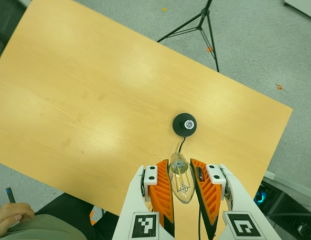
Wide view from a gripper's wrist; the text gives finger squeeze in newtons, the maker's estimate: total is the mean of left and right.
{"total": 20.6, "left": 22.4, "right": 18.8}